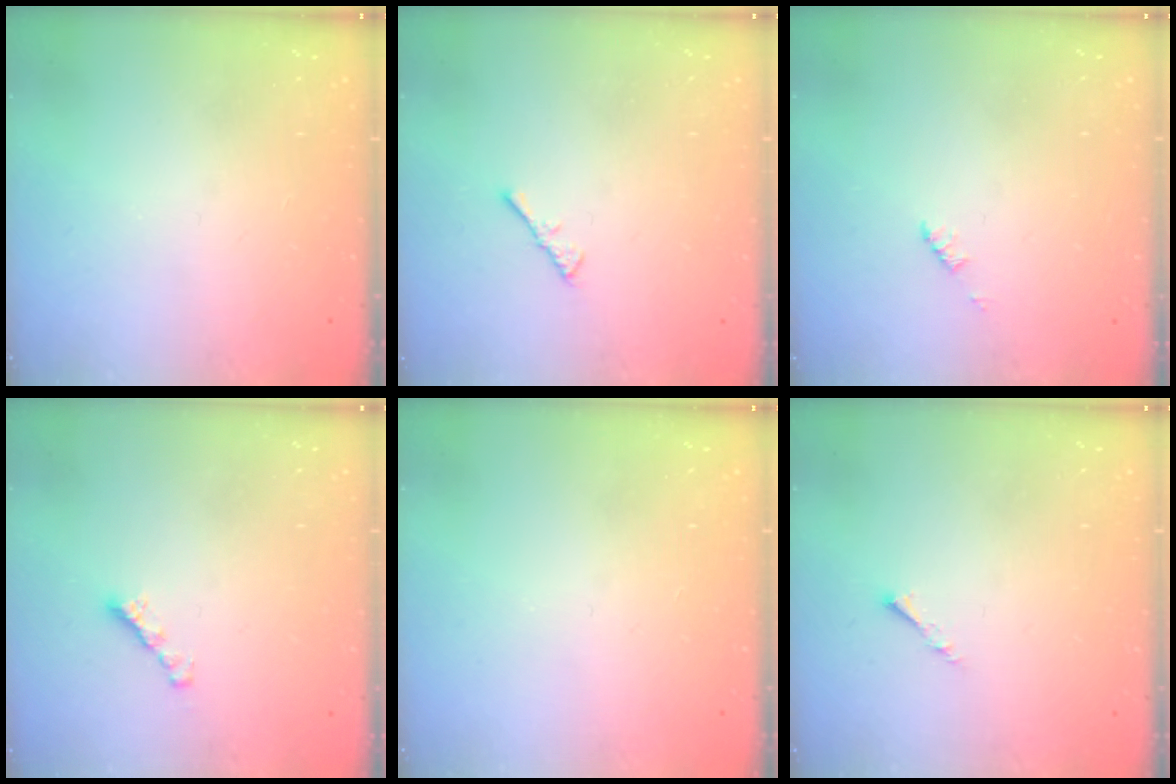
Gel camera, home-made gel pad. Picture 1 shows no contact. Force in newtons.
{"total": 2.2, "press": 2.1, "slide": 0.5}
{"total": 1.2, "press": 1.2, "slide": 0.2}
{"total": 2.5, "press": 2.5, "slide": 0.5}
{"total": 0.0}
{"total": 1.1, "press": 1.0, "slide": 0.3}